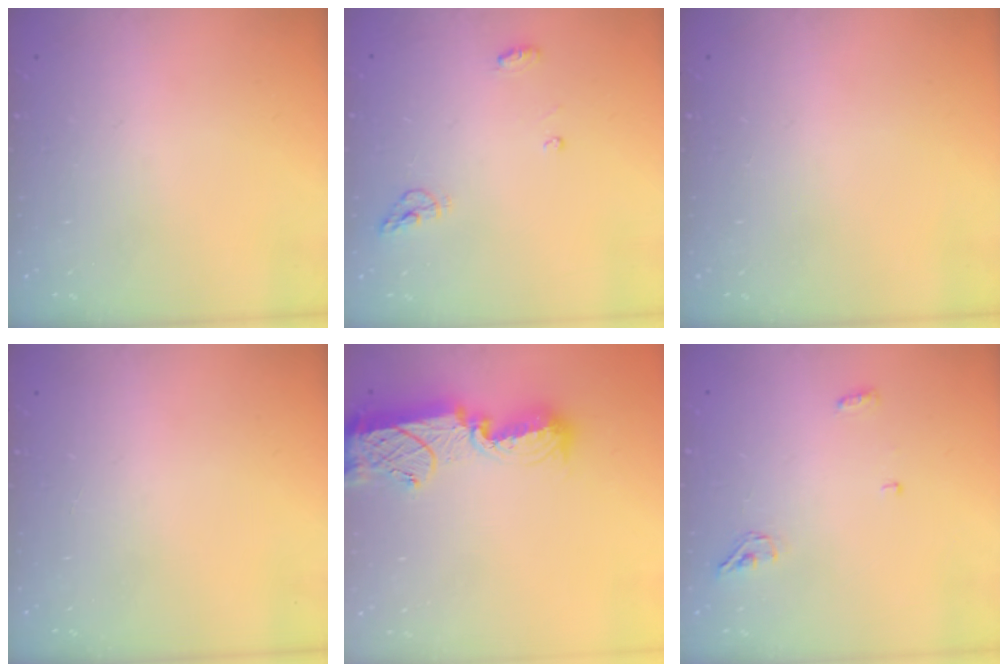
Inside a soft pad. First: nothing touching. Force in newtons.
{"total": 5.3, "press": 5.3, "slide": 0.2}
{"total": 0.0}
{"total": 0.0}
{"total": 13.7, "press": 13.7, "slide": 1.0}
{"total": 4.0, "press": 3.9, "slide": 1.0}